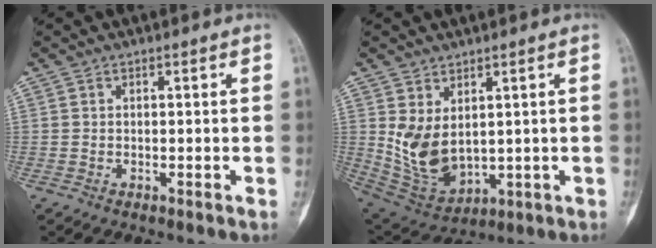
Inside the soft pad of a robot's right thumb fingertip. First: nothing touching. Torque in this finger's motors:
{"motor_torque": [-0.59, 1.24, 1.00, 0.07, 0.12]}